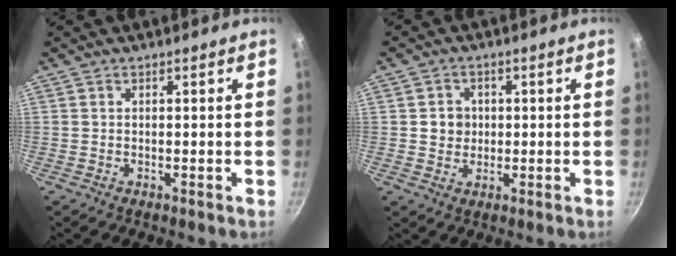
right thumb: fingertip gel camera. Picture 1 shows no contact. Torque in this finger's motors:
{"motor_torque": [0.22, 0.52, 0.49, -0.38, -0.02]}